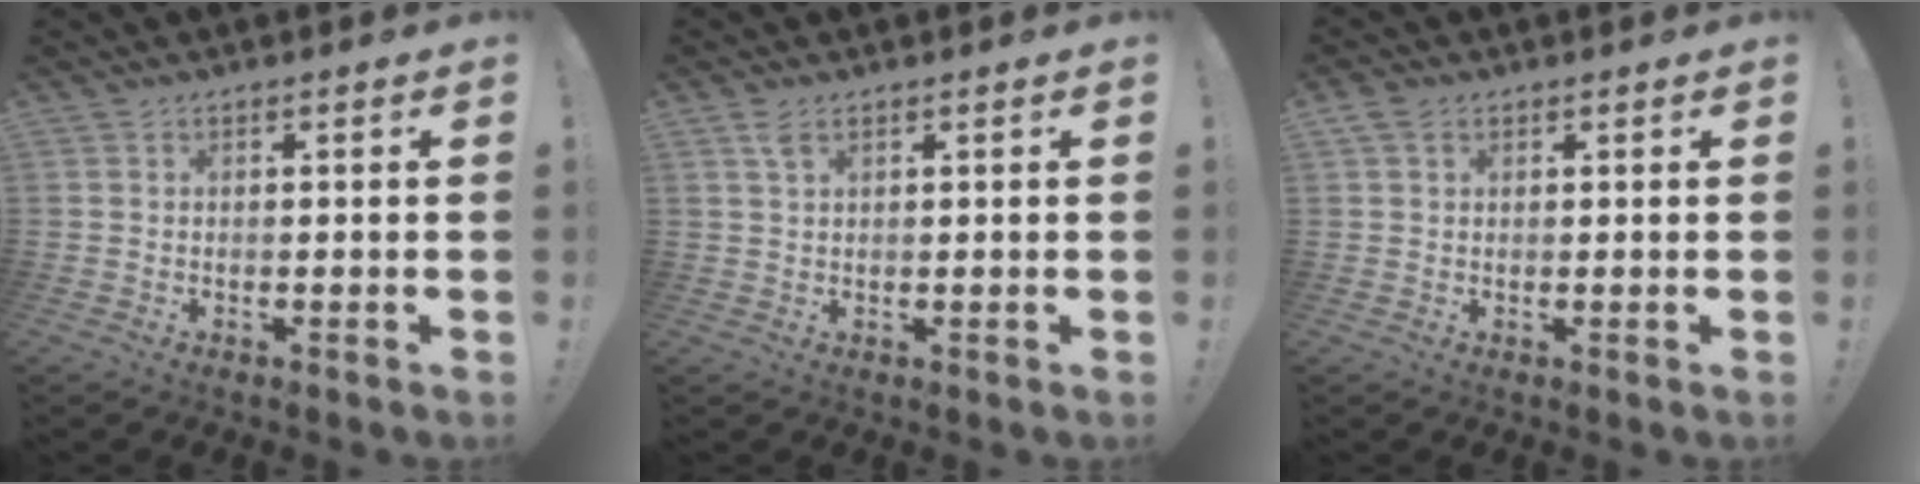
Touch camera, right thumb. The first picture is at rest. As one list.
[{"total": 3.0, "force": [1.6, 1.2, 2.2], "torque": [-0.042, -0.001, 0.030]}, {"total": 2.6, "force": [1.3, 1.8, 1.3], "torque": [-0.025, 0.003, 0.026]}]